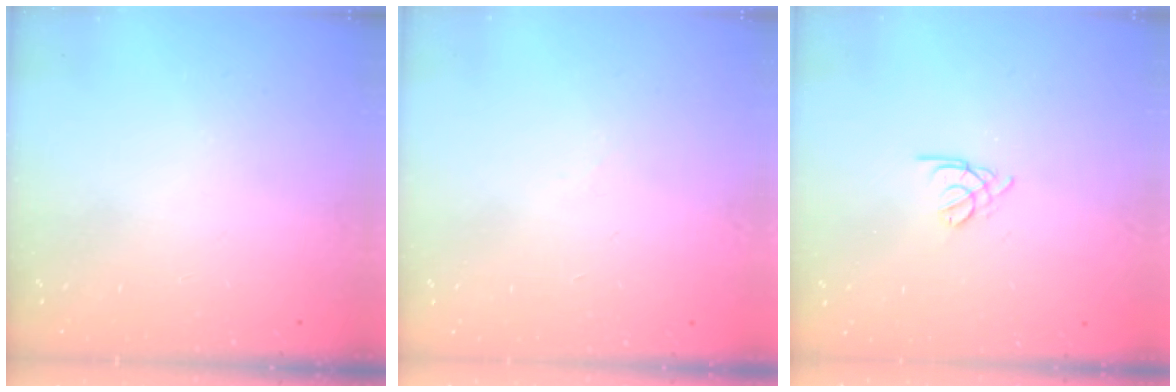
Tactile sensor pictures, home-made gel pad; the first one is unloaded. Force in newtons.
{"total": 2.0, "press": 1.9, "slide": 0.5}
{"total": 1.8, "press": 1.7, "slide": 0.5}